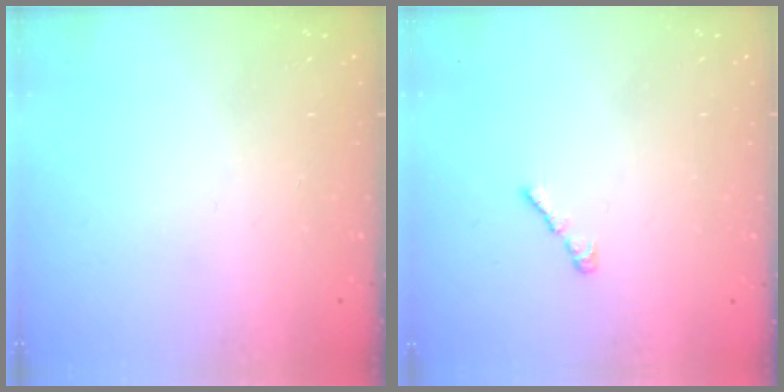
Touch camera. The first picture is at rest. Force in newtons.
{"total": 2.2, "press": 2.1, "slide": 0.6}